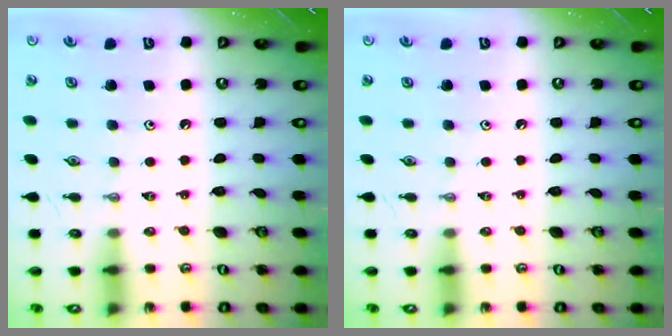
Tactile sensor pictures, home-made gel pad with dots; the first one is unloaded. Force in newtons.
{"total": 0.0}